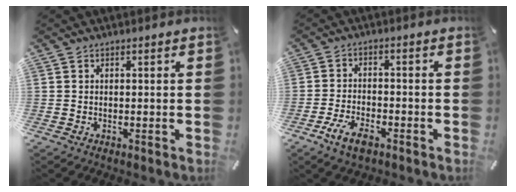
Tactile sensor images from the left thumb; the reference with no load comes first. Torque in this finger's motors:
{"motor_torque": [-0.92, -0.30, -0.50, 0.40, -0.12]}